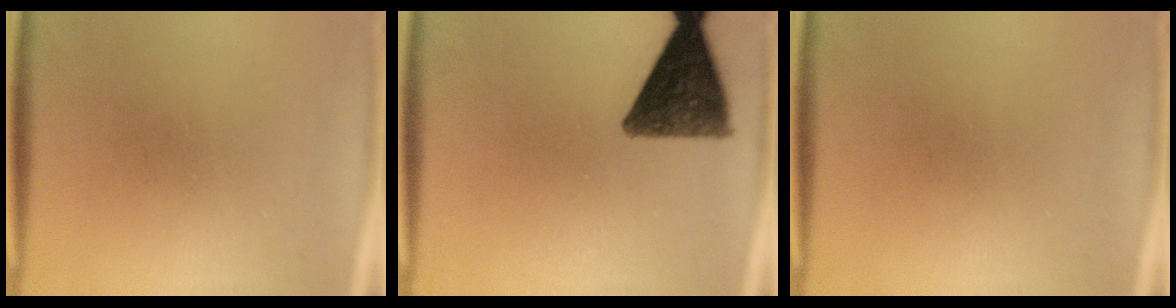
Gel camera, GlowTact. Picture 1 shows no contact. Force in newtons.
{"total": 11.5}
{"total": 0.0}